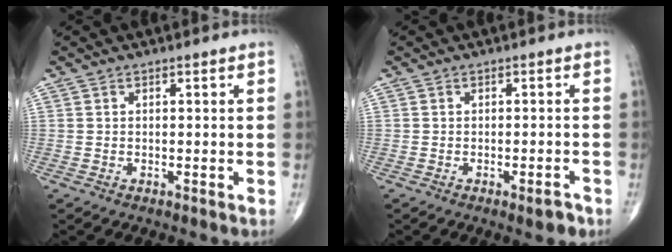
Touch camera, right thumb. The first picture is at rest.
{"total": 2.6, "force": [-1.6, 0.8, 1.9], "torque": [-0.022, 0.006, -0.020]}